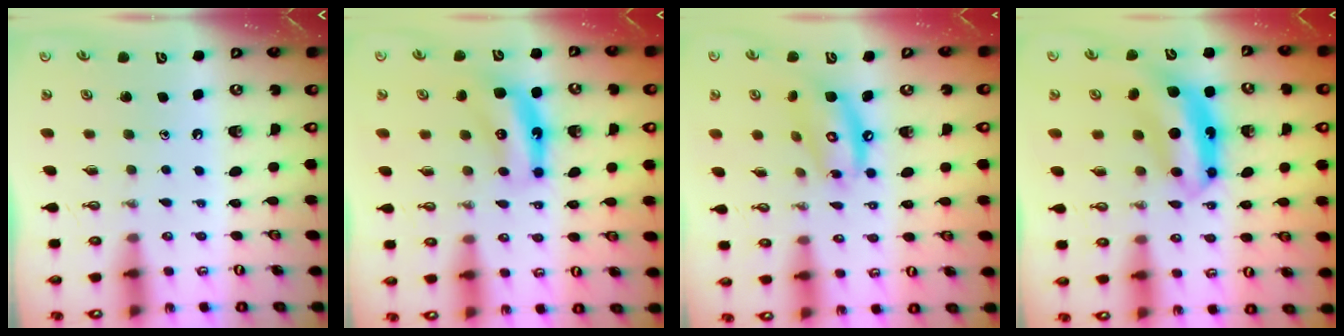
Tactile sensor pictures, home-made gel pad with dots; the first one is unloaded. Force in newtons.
{"total": 7.5, "press": 7.5, "slide": 0.3}
{"total": 12.1, "press": 12.1, "slide": 0.9}
{"total": 7.7, "press": 7.7, "slide": 0.1}